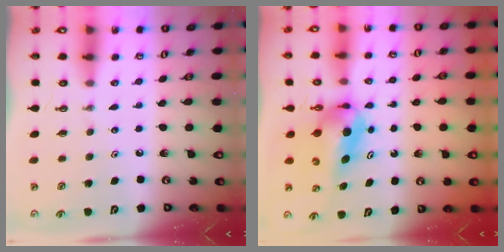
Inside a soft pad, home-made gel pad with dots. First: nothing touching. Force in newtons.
{"total": 5.3, "press": 5.3, "slide": 0.7}